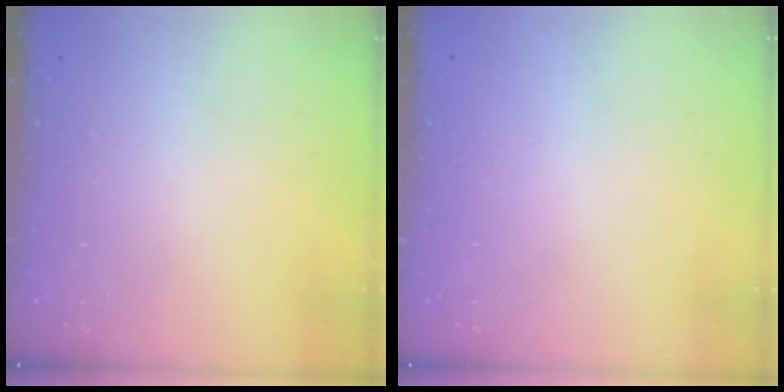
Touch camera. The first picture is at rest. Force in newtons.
{"total": 1.8, "press": 1.8, "slide": 0.1}